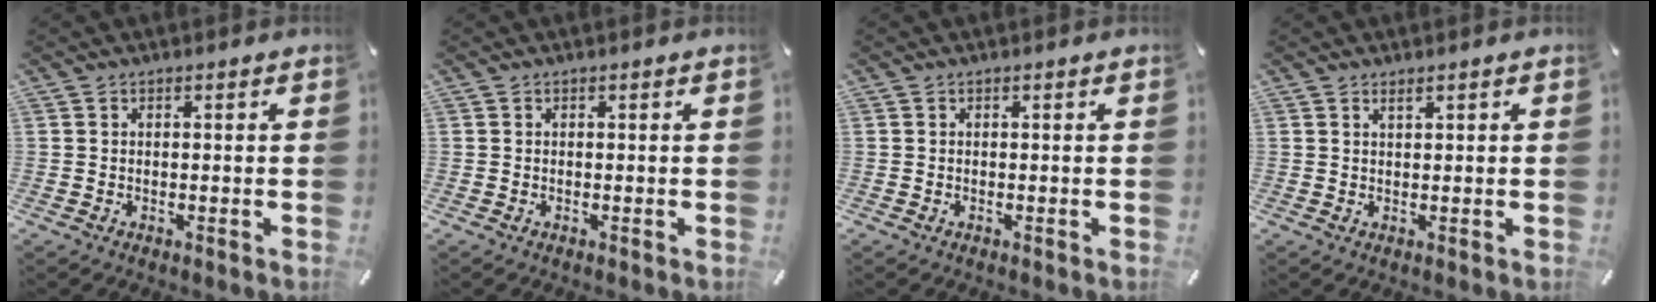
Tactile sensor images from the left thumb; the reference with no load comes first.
{"total": 0.0}
{"total": 0.0}
{"total": 1.1, "force": [0.7, 0.3, 0.7], "torque": [-0.014, 0.000, 0.013]}